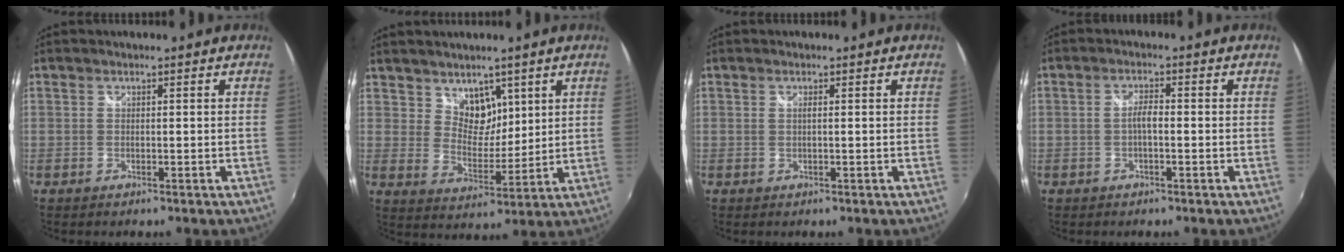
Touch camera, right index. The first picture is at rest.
{"total": 6.8, "force": [4.3, 4.7, 2.4], "torque": [-0.028, 0.001, 0.080]}
{"total": 0.5, "force": [0.1, -0.1, 0.5], "torque": [-0.009, 0.002, 0.001]}
{"total": 2.2, "force": [-0.6, 0.6, 2.0], "torque": [-0.041, 0.007, -0.012]}